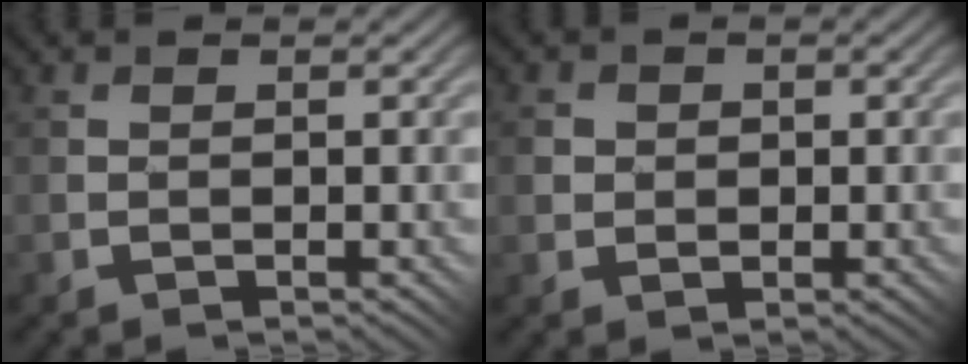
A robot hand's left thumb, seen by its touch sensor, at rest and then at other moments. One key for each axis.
{"total": 2.6, "fx": 0.5, "fy": 2.5, "fz": 0.6, "tx": -0.015, "ty": 0.005, "tz": -0.002}